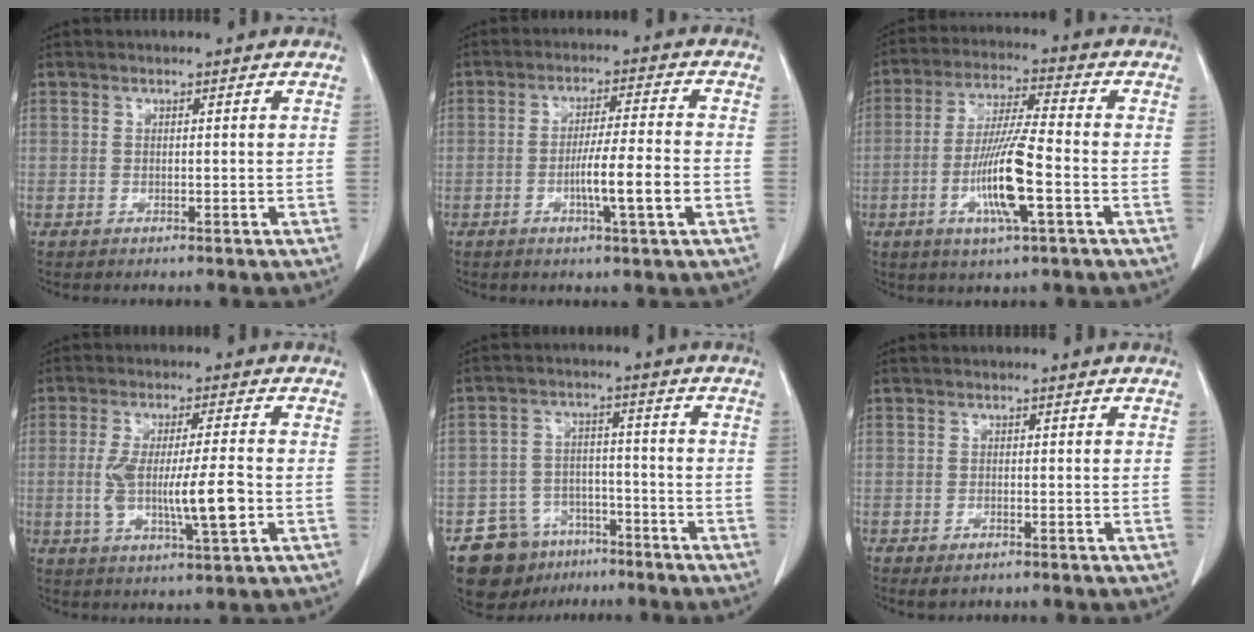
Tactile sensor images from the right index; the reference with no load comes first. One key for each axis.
{"total": 7.9, "fx": -2.5, "fy": -0.3, "fz": 7.5, "tx": -0.124, "ty": -0.004, "tz": -0.044}
{"total": 11.2, "fx": -3.3, "fy": 0.4, "fz": 10.7, "tx": -0.210, "ty": -0.012, "tz": -0.066}
{"total": 10.6, "fx": -1.6, "fy": 1.2, "fz": 10.4, "tx": -0.194, "ty": -0.005, "tz": -0.027}
{"total": 9.5, "fx": -6.4, "fy": 6.7, "fz": 2.1, "tx": -0.038, "ty": 0.025, "tz": -0.099}
{"total": 1.6, "fx": -1.0, "fy": 0.7, "fz": 1.0, "tx": -0.018, "ty": -0.002, "tz": -0.009}